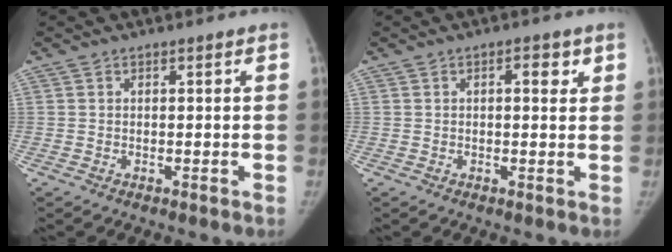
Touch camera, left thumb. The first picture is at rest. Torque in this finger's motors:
{"motor_torque": [-0.02, 0.02, 0.03, 0.08, -0.01]}